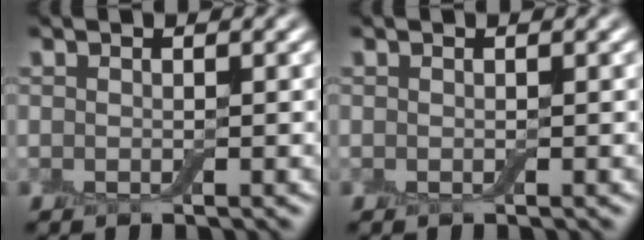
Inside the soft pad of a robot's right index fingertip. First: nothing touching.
{"total": 0.0}